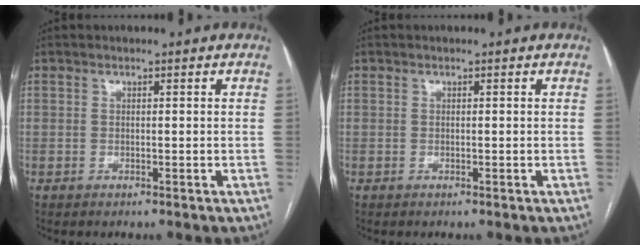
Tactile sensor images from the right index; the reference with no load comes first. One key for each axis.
{"total": 0.0}